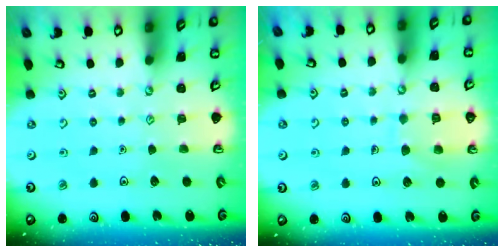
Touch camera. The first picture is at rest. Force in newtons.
{"total": 7.8, "press": 7.7, "slide": 0.6}